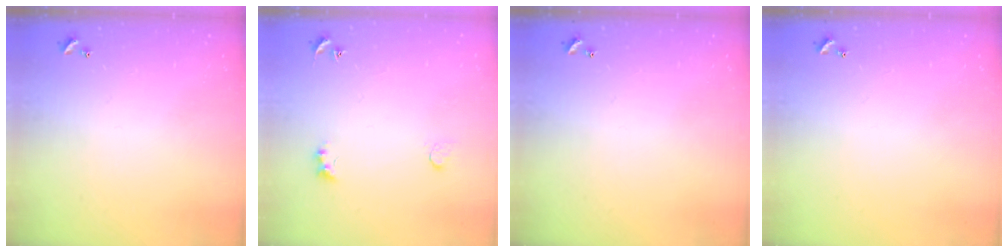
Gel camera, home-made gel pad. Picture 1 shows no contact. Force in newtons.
{"total": 3.0, "press": 2.9, "slide": 0.8}
{"total": 0.0}
{"total": 0.0}